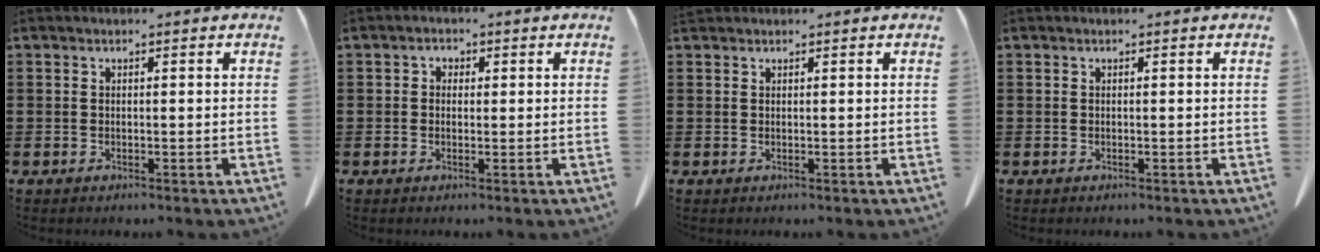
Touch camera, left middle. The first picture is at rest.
{"total": 1.2, "force": [-0.1, 1.0, 0.6], "torque": [-0.014, 0.008, -0.003]}
{"total": 0.6, "force": [0.5, 0.2, 0.1], "torque": [-0.005, 0.000, 0.011]}
{"total": 0.0}